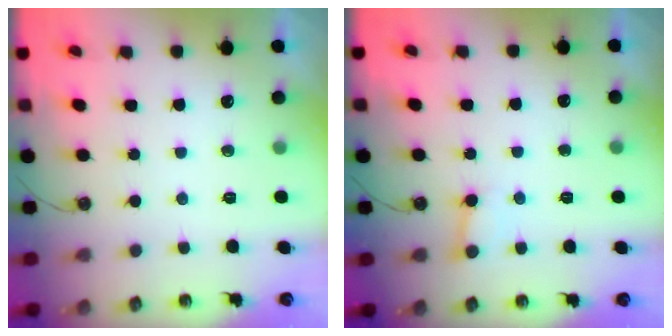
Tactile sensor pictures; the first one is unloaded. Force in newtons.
{"total": 4.8, "press": 4.7, "slide": 0.4}